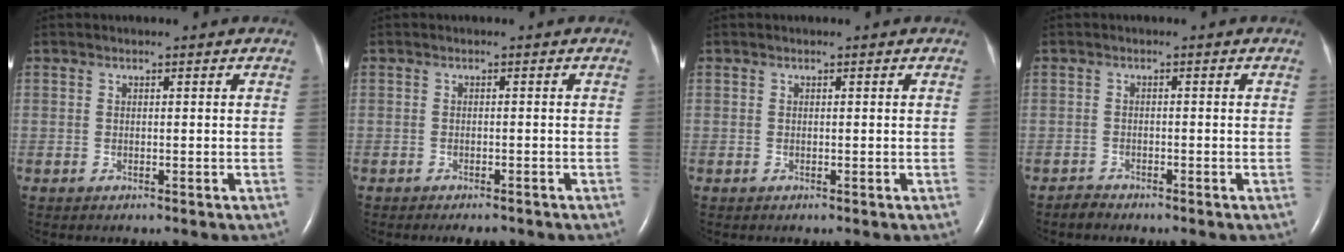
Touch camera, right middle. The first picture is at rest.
{"total": 2.1, "force": [-1.8, 0.6, 1.0], "torque": [-0.014, -0.003, -0.020]}
{"total": 0.0}
{"total": 1.1, "force": [-1.0, 0.2, -0.1], "torque": [-0.001, -0.003, -0.020]}